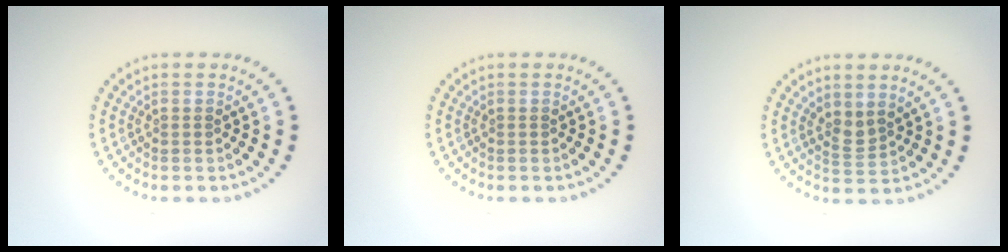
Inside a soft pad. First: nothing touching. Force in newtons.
{"total": 0.0}
{"total": 1.8, "press": 1.3, "slide": 1.2}